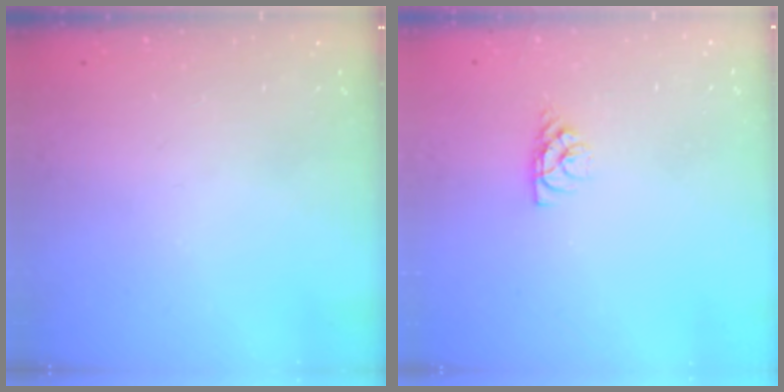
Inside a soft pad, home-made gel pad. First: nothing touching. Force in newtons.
{"total": 4.6, "press": 4.6, "slide": 0.5}